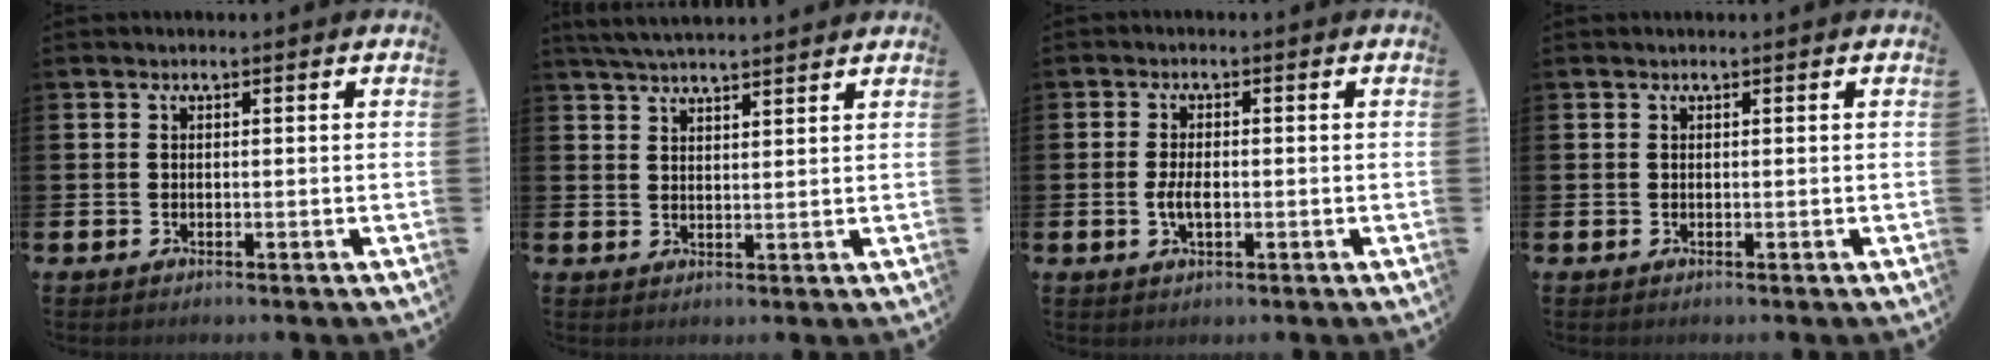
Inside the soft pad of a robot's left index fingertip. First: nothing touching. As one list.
[{"total": 4.1, "force": [4.0, 0.1, 0.9], "torque": [-0.031, -0.010, 0.074]}, {"total": 2.7, "force": [-0.4, 1.2, 2.4], "torque": [-0.037, -0.001, -0.010]}, {"total": 0.0}]